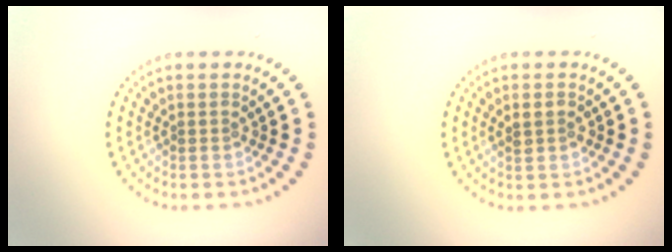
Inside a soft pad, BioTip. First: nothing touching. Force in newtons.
{"total": 1.5, "press": 1.5, "slide": 0.1}